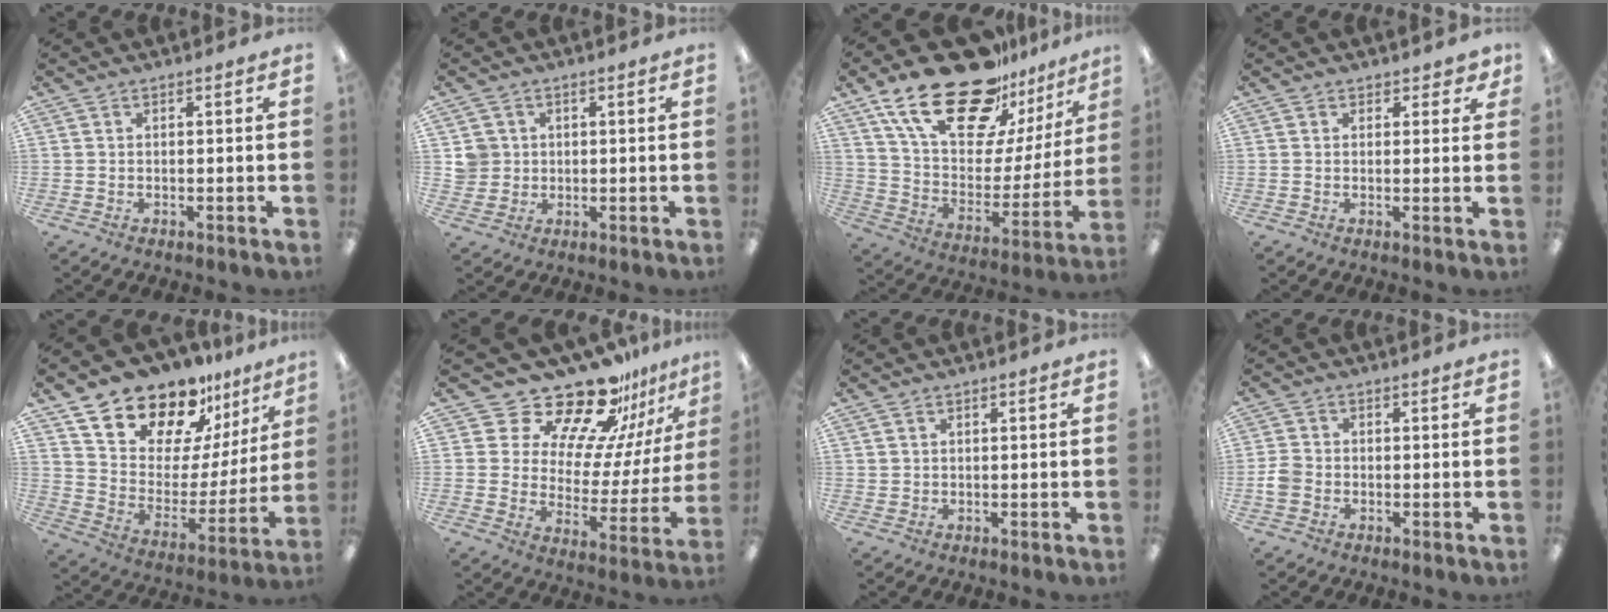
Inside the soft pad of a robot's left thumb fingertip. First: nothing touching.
{"total": 4.7, "force": [1.0, 4.6, 0.5], "torque": [-0.008, 0.006, 0.018]}
{"total": 26.7, "force": [18.5, 12.0, 15.1], "torque": [-0.253, -0.112, 0.323]}
{"total": 2.5, "force": [1.7, 1.7, 0.8], "torque": [-0.001, -0.004, 0.029]}
{"total": 17.3, "force": [15.2, 7.2, 4.1], "torque": [-0.102, -0.127, 0.278]}
{"total": 19.7, "force": [16.3, 8.0, 7.6], "torque": [-0.134, -0.129, 0.281]}
{"total": 1.0, "force": [0.6, 0.8, 0.0], "torque": [0.000, 0.003, 0.011]}
{"total": 3.5, "force": [-1.1, 2.9, 1.7], "torque": [-0.024, 0.010, -0.018]}